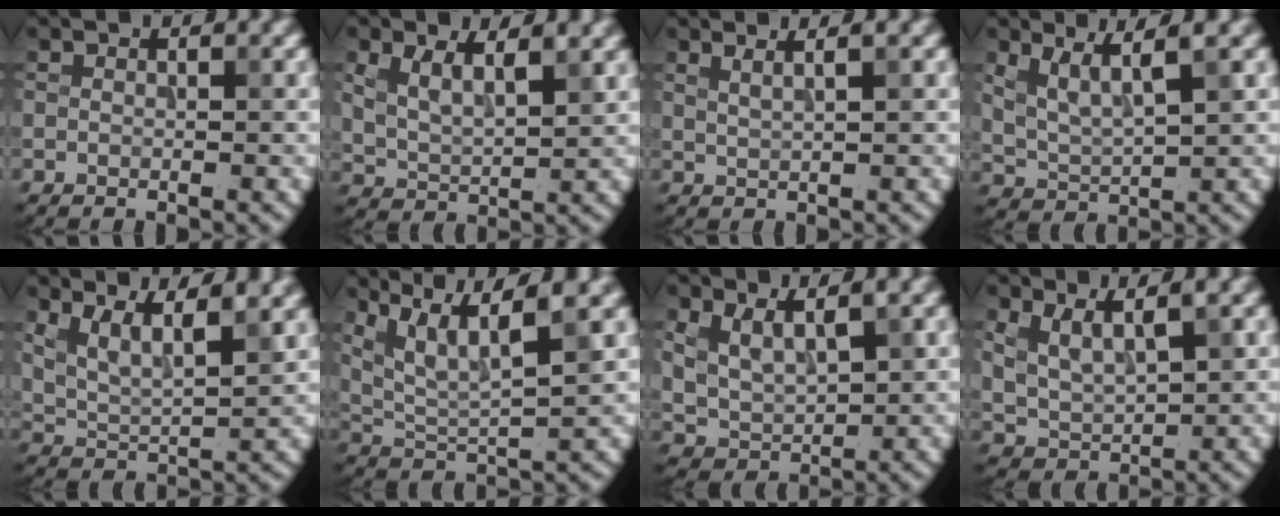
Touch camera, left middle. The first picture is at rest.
{"total": 4.1, "force": [2.1, 1.9, 3.0], "torque": [-0.070, -0.002, 0.043]}
{"total": 2.7, "force": [1.7, 1.0, 1.9], "torque": [-0.011, 0.007, 0.006]}
{"total": 3.9, "force": [2.3, 1.0, 3.0], "torque": [-0.064, 0.000, 0.050]}
{"total": 5.3, "force": [3.2, 1.7, 3.8], "torque": [-0.077, 0.003, 0.059]}
{"total": 7.1, "force": [3.9, 1.7, 5.6], "torque": [-0.104, 0.005, 0.079]}
{"total": 4.3, "force": [1.8, 2.5, 3.1], "torque": [-0.074, -0.007, 0.039]}
{"total": 3.9, "force": [1.8, 1.9, 2.9], "torque": [-0.068, -0.005, 0.038]}